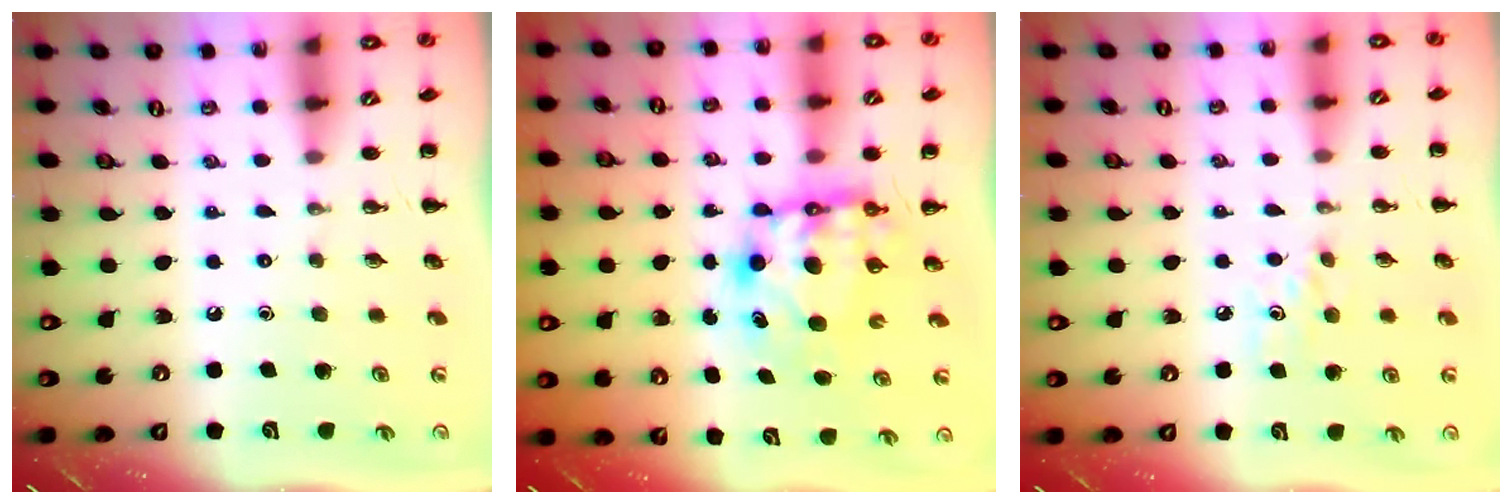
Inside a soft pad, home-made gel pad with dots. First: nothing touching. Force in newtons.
{"total": 7.7, "press": 7.4, "slide": 2.0}
{"total": 5.2, "press": 5.0, "slide": 1.6}